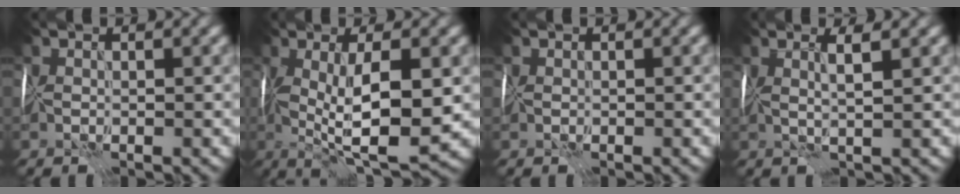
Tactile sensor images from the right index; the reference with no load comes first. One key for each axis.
{"total": 9.5, "fx": -0.5, "fy": 2.9, "fz": 9.0, "tx": -0.152, "ty": -0.006, "tz": -0.007}
{"total": 0.0}
{"total": 2.4, "fx": 1.0, "fy": 0.3, "fz": 2.1, "tx": -0.033, "ty": 0.005, "tz": 0.013}